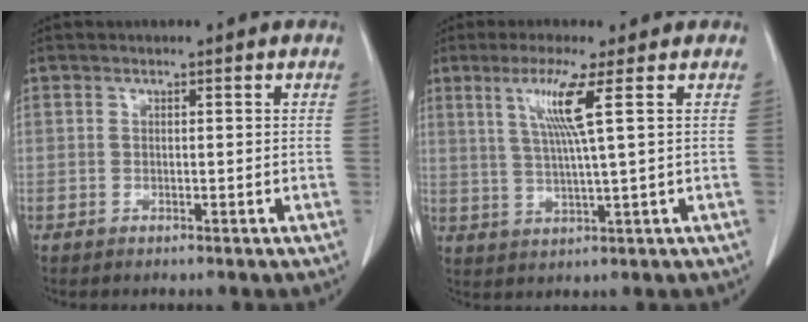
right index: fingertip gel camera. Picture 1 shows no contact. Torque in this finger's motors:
{"motor_torque": [0.85, 0.47, 0.19, 0.10]}